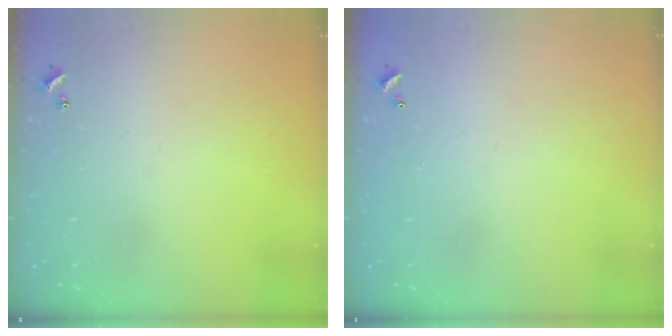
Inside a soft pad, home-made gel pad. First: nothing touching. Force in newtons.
{"total": 3.0, "press": 3.0, "slide": 0.1}